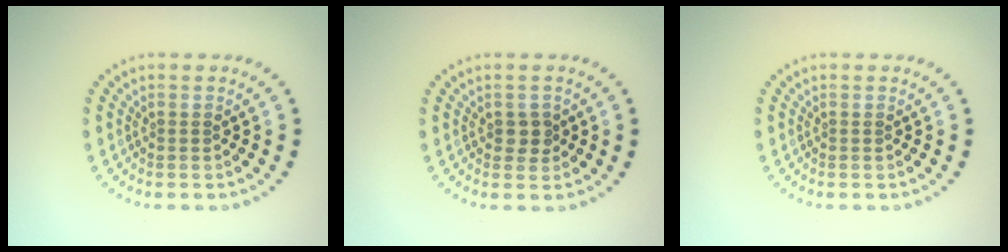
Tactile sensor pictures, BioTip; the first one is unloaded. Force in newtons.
{"total": 1.4, "press": 1.3, "slide": 0.3}
{"total": 0.0}